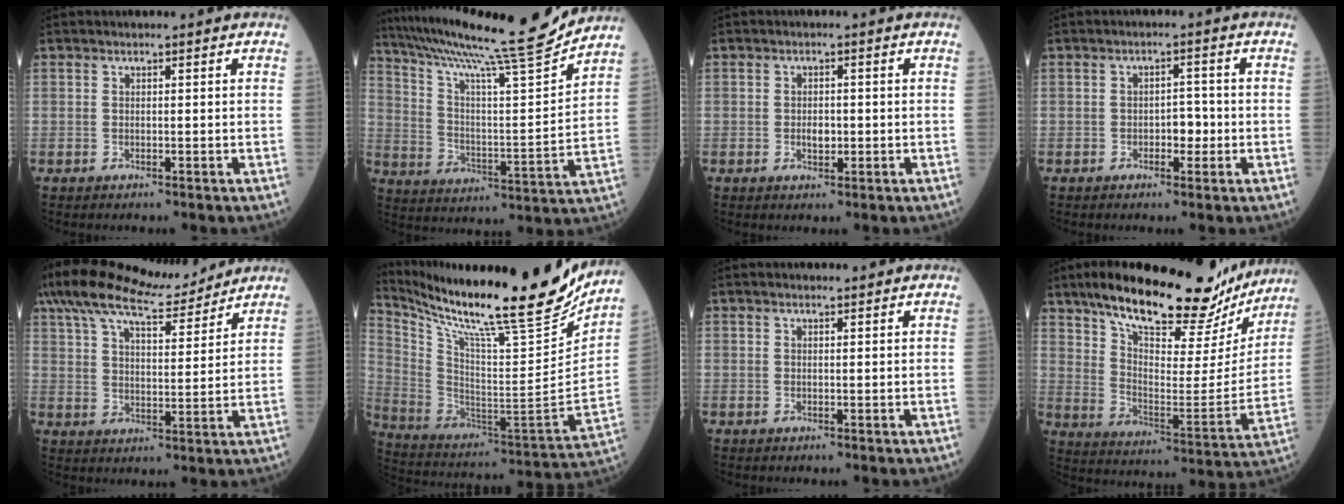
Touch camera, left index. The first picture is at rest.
{"total": 19.0, "force": [17.2, -1.2, 8.0], "torque": [-0.141, -0.037, 0.265]}
{"total": 2.0, "force": [-0.5, 1.1, 1.6], "torque": [-0.026, -0.002, -0.008]}
{"total": 2.7, "force": [-1.0, 1.5, 2.1], "torque": [-0.023, 0.003, -0.016]}
{"total": 14.9, "force": [13.0, 2.6, 6.8], "torque": [-0.131, 0.023, 0.216]}
{"total": 28.0, "force": [24.0, 1.3, 14.3], "torque": [-0.266, -0.078, 0.373]}
{"total": 1.0, "force": [0.8, 0.2, 0.5], "torque": [-0.012, 0.008, 0.013]}
{"total": 26.1, "force": [21.1, 7.7, 13.2], "torque": [-0.205, -0.006, 0.294]}